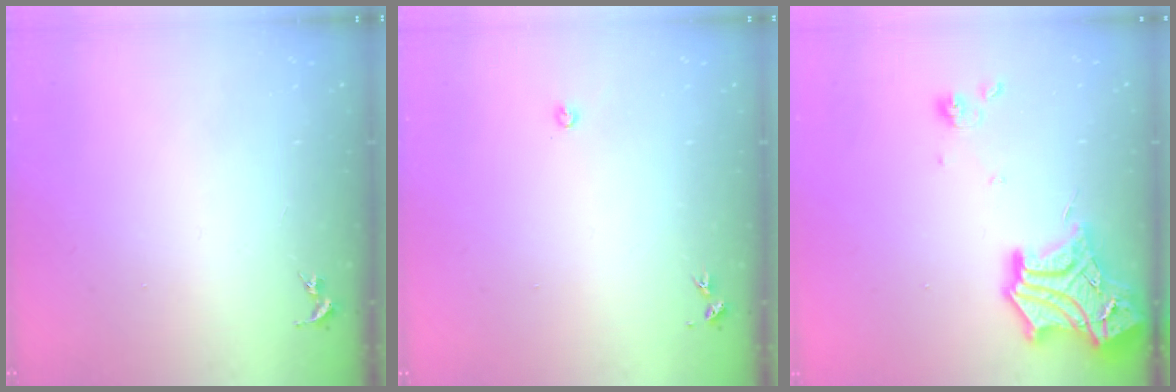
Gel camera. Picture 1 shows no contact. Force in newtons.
{"total": 2.2, "press": 2.2, "slide": 0.3}
{"total": 19.1, "press": 19.0, "slide": 1.6}